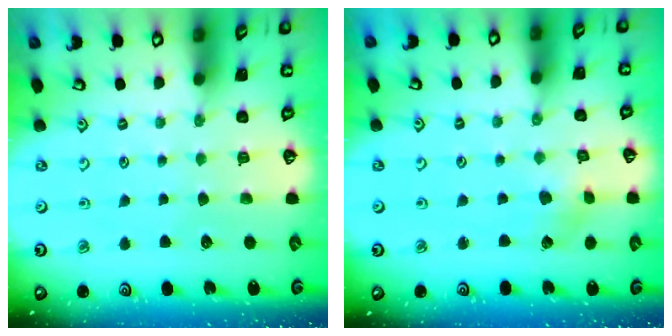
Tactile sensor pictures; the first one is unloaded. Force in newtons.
{"total": 1.7, "press": 1.7, "slide": 0.3}